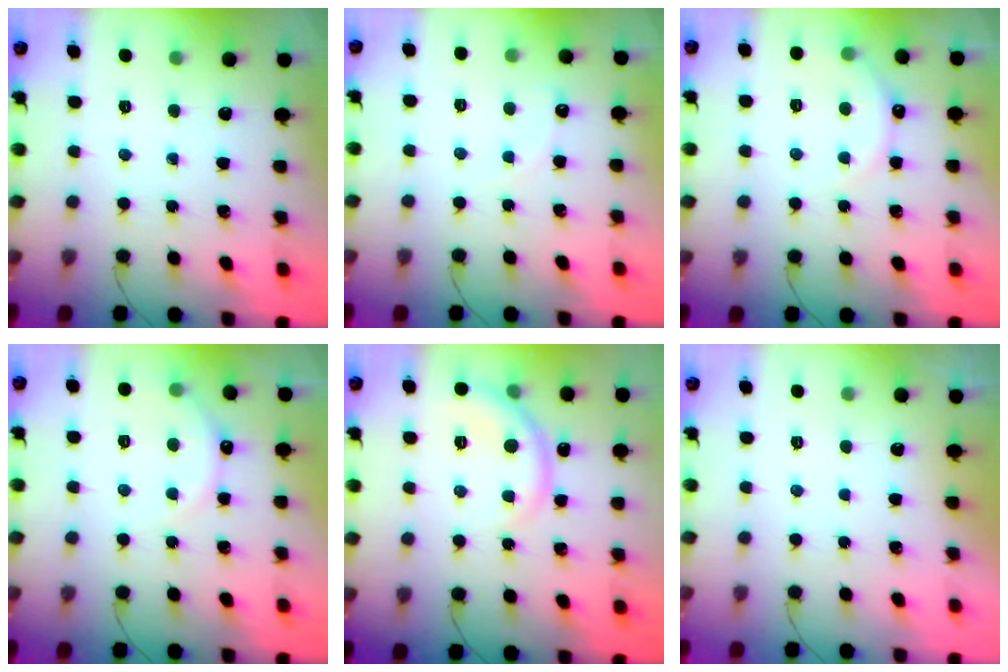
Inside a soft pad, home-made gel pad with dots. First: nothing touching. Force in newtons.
{"total": 5.4, "press": 5.2, "slide": 1.5}
{"total": 6.9, "press": 6.8, "slide": 1.4}
{"total": 6.9, "press": 6.8, "slide": 1.4}
{"total": 6.3, "press": 6.3, "slide": 0.5}
{"total": 3.0, "press": 3.0, "slide": 0.1}